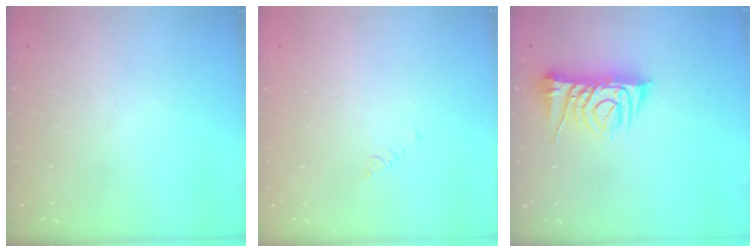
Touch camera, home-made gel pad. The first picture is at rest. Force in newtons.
{"total": 0.7, "press": 0.6, "slide": 0.2}
{"total": 9.0, "press": 8.9, "slide": 1.4}